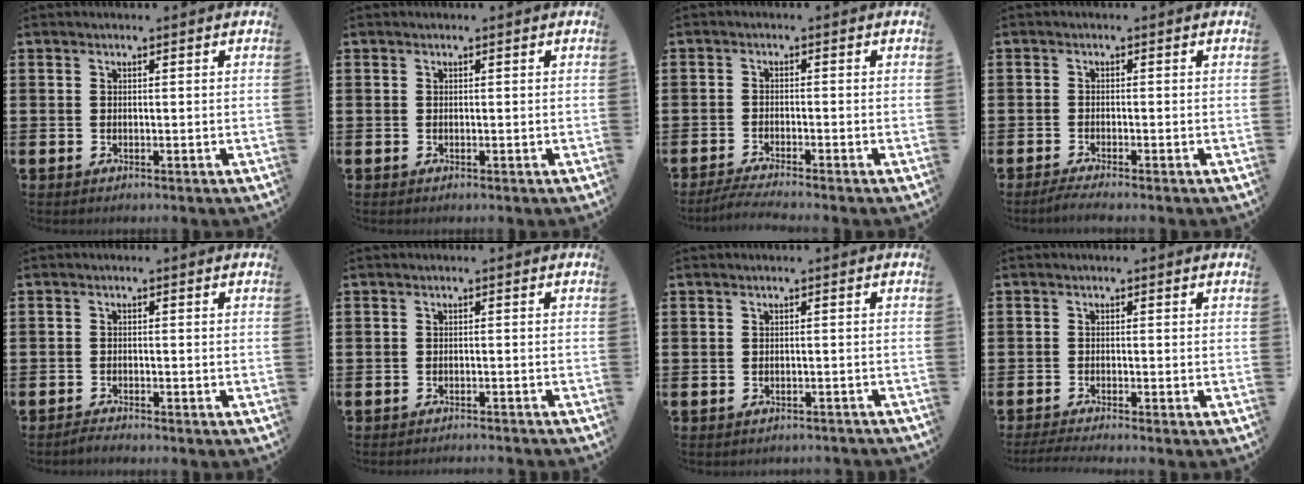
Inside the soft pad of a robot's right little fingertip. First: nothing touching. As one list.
[{"total": 0.0}, {"total": 1.9, "force": [-1.6, -0.1, 1.1], "torque": [-0.017, 0.003, -0.031]}, {"total": 1.2, "force": [-0.9, 0.0, 0.8], "torque": [-0.013, -0.002, -0.018]}, {"total": 1.1, "force": [-1.1, 0.0, 0.1], "torque": [-0.006, -0.001, -0.022]}, {"total": 0.9, "force": [-0.9, -0.2, 0.0], "torque": [-0.001, 0.000, -0.018]}, {"total": 0.7, "force": [-0.7, 0.0, 0.0], "torque": [-0.002, -0.001, -0.014]}, {"total": 1.4, "force": [-1.2, 0.0, 0.9], "torque": [-0.012, 0.001, -0.022]}]